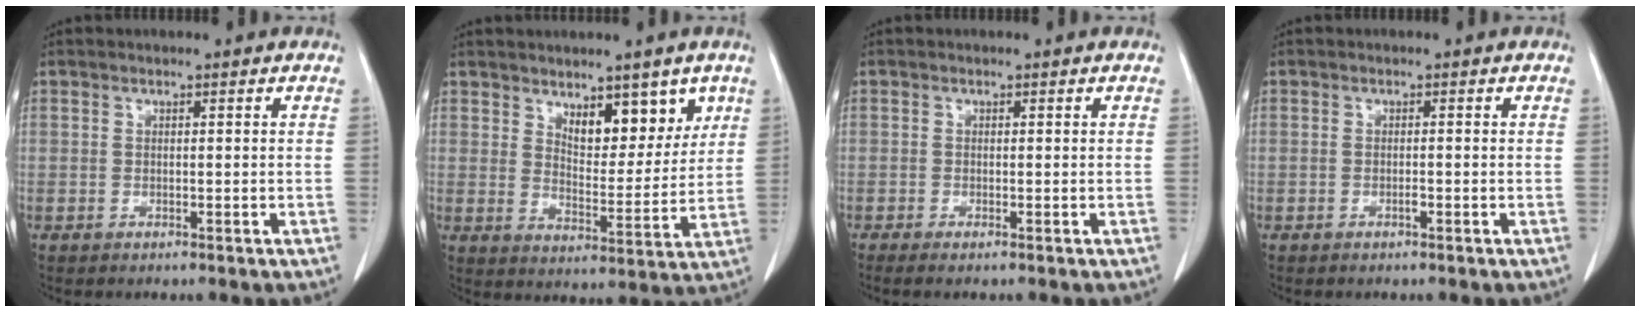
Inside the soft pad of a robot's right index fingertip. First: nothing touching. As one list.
[{"total": 8.4, "force": [5.0, 3.8, 5.7], "torque": [-0.074, -0.006, 0.083]}, {"total": 0.7, "force": [-0.5, -0.1, 0.5], "torque": [-0.015, -0.002, -0.009]}, {"total": 0.5, "force": [-0.3, 0.1, 0.5], "torque": [-0.011, 0.000, -0.004]}]